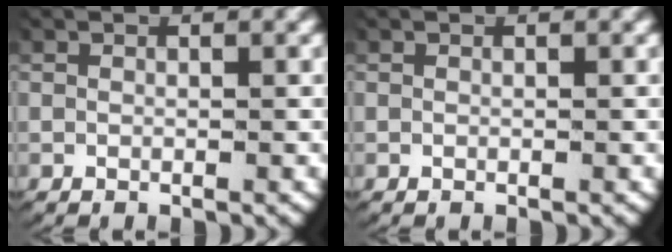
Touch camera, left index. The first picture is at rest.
{"total": 0.0}